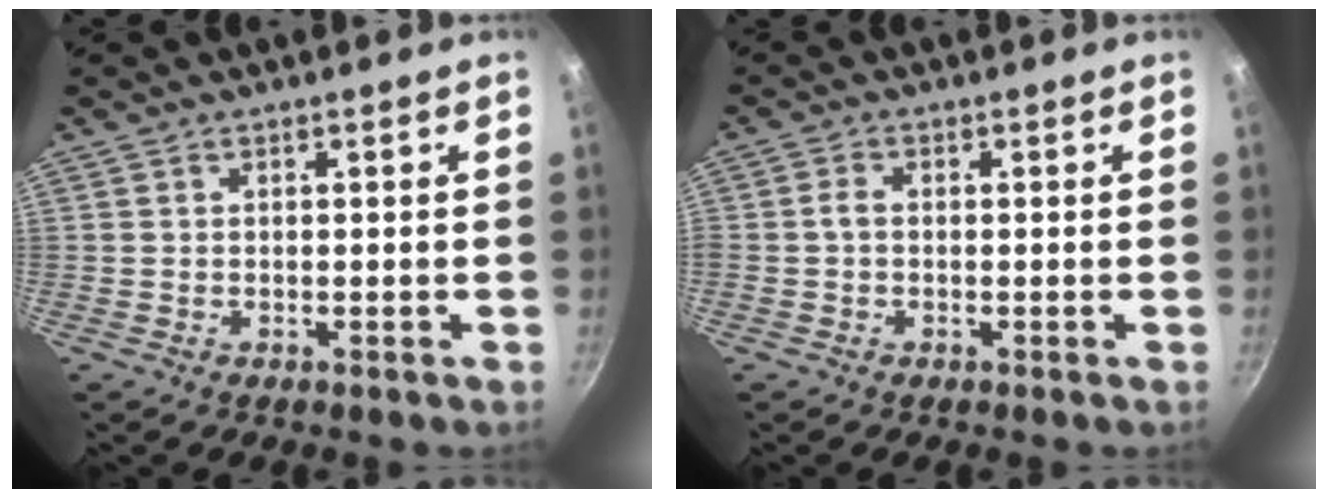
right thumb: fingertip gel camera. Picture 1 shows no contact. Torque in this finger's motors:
{"motor_torque": [0.24, 0.14, 0.99, -0.03, 0.11]}